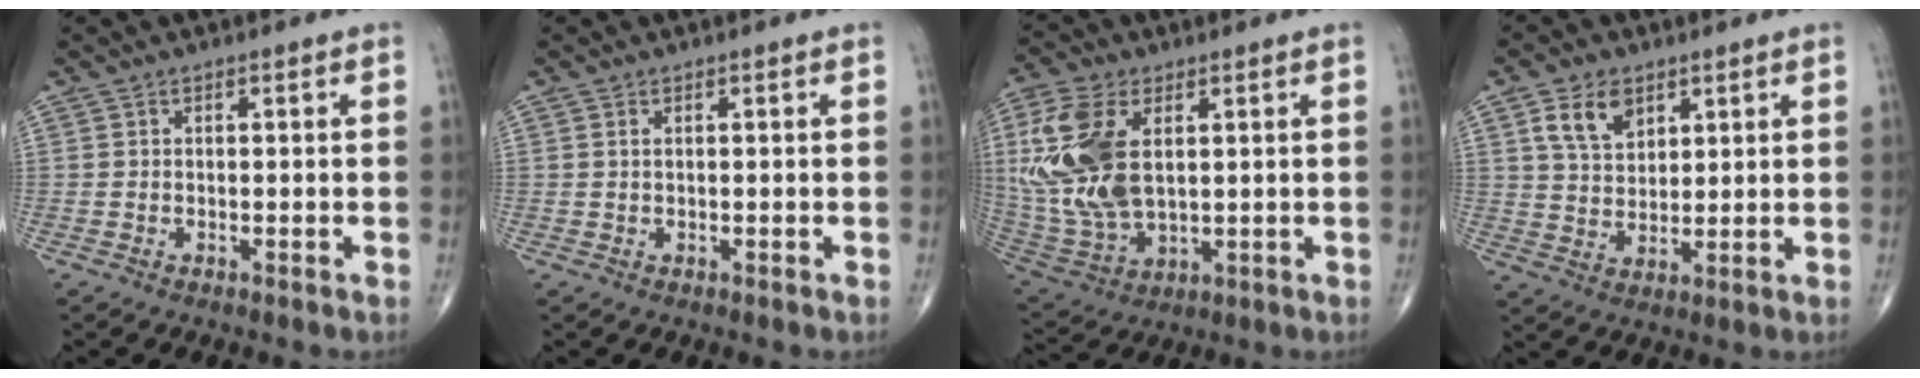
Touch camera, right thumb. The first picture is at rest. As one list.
[{"total": 0.7, "force": [0.3, 0.3, 0.6], "torque": [-0.015, 0.005, 0.008]}, {"total": 17.8, "force": [3.5, 10.2, 14.2], "torque": [-0.314, -0.015, 0.075]}, {"total": 7.8, "force": [3.9, 5.0, 4.5], "torque": [-0.061, -0.018, 0.074]}]